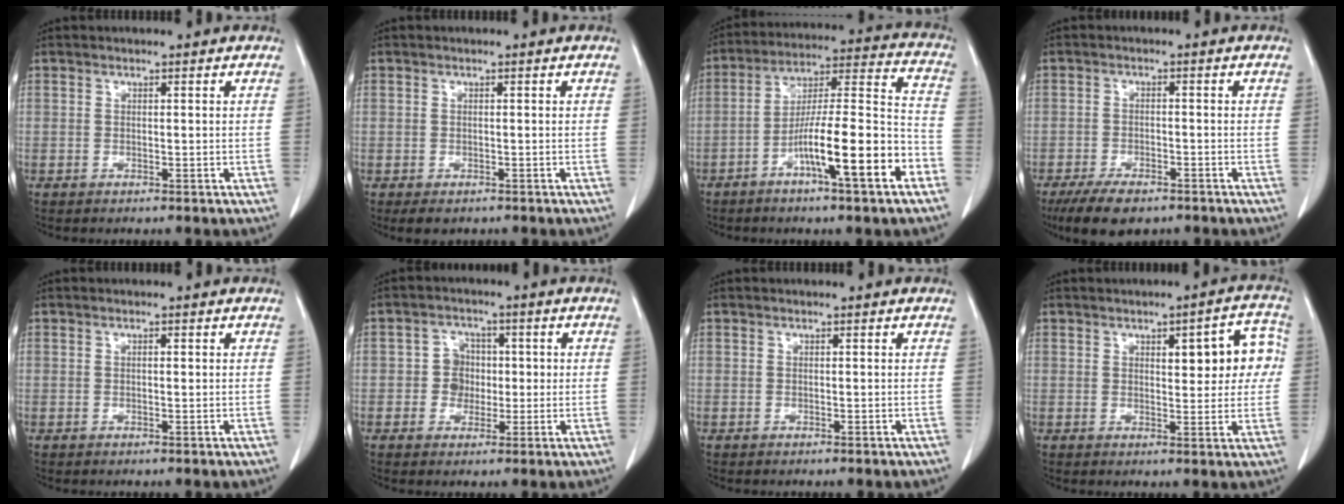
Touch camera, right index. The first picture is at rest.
{"total": 2.4, "force": [-1.4, 1.7, 0.9], "torque": [-0.010, 0.001, -0.013]}
{"total": 16.1, "force": [-7.3, 1.1, 14.4], "torque": [-0.234, 0.006, -0.119]}
{"total": 7.4, "force": [-5.5, 2.9, 4.1], "torque": [-0.069, -0.008, -0.089]}
{"total": 0.6, "force": [0.1, 0.1, 0.6], "torque": [-0.012, 0.000, 0.001]}
{"total": 4.3, "force": [-0.1, 4.1, 1.4], "torque": [-0.017, 0.017, 0.000]}
{"total": 0.0}
{"total": 8.2, "force": [1.8, 2.7, 7.5], "torque": [-0.086, 0.022, 0.021]}